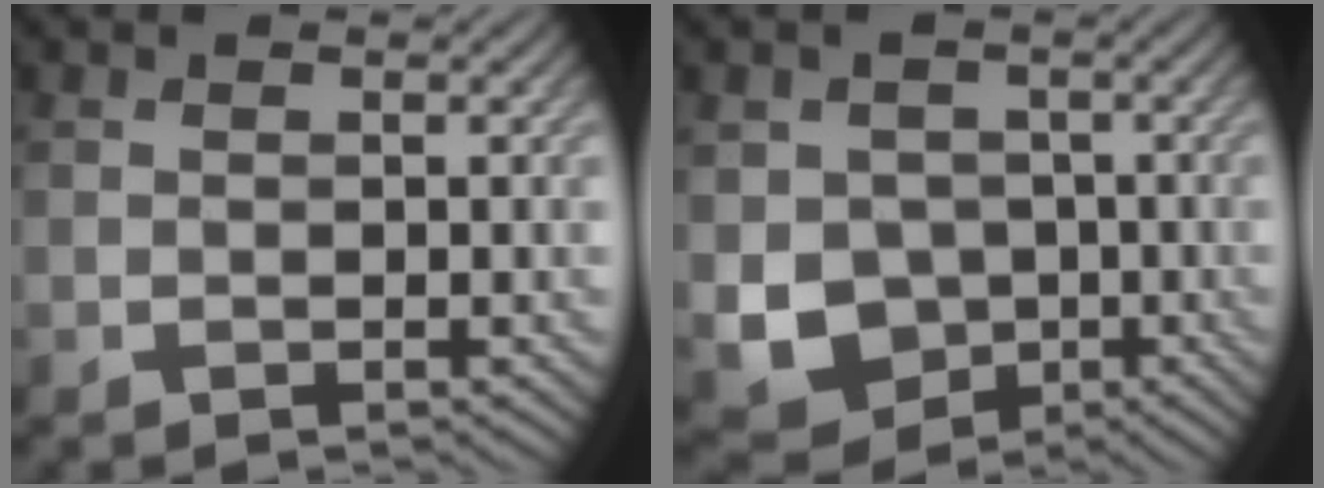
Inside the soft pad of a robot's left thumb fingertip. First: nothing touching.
{"total": 6.9, "force": [-1.4, 6.1, 3.0], "torque": [-0.075, -0.026, -0.033]}